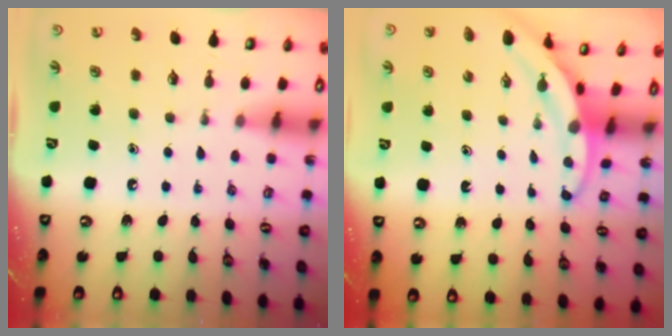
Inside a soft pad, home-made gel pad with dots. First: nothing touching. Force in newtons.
{"total": 3.5, "press": 3.5, "slide": 0.1}